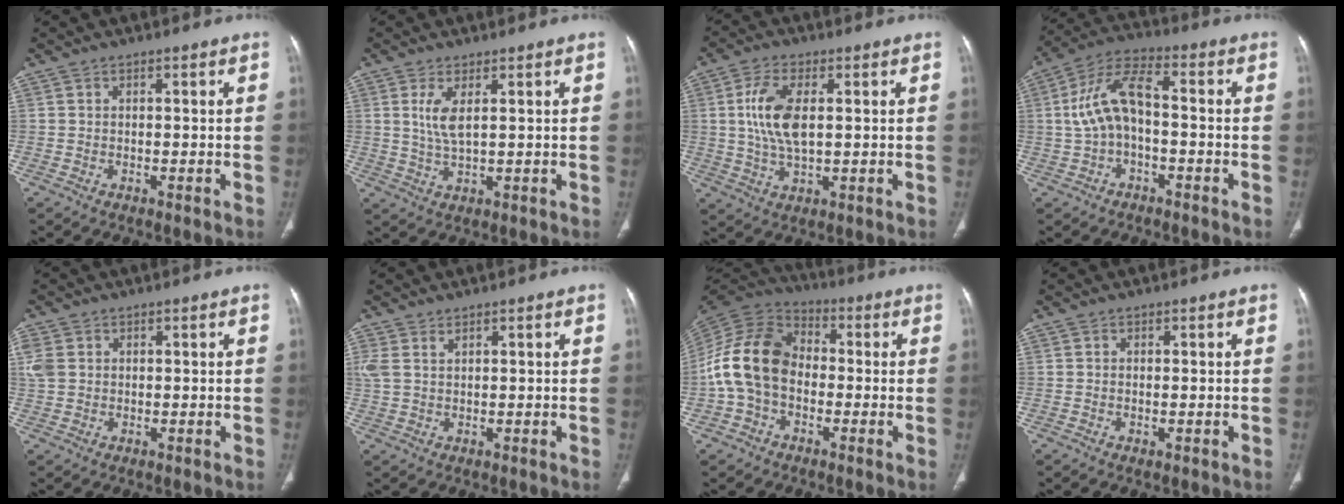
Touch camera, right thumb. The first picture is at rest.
{"total": 4.4, "force": [1.4, 1.3, 4.0], "torque": [-0.090, -0.012, 0.033]}
{"total": 9.3, "force": [1.3, 4.5, 8.1], "torque": [-0.169, -0.004, 0.027]}
{"total": 10.0, "force": [-0.8, 5.1, 8.6], "torque": [-0.173, 0.040, -0.022]}
{"total": 3.7, "force": [0.8, 2.9, 2.1], "torque": [-0.054, 0.009, 0.021]}
{"total": 2.9, "force": [1.6, 1.4, 1.9], "torque": [-0.054, 0.009, 0.045]}
{"total": 14.7, "force": [-1.9, 10.7, 9.9], "torque": [-0.189, 0.038, -0.046]}
{"total": 0.6, "force": [-0.2, 0.3, 0.5], "torque": [-0.014, -0.005, -0.003]}